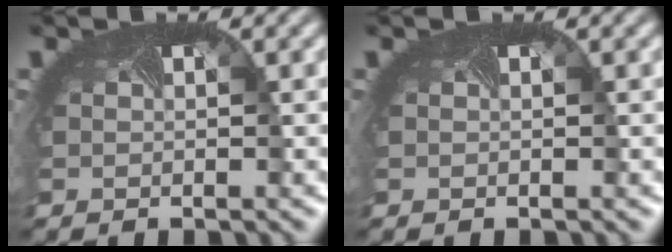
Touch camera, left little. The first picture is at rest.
{"total": 0.0}